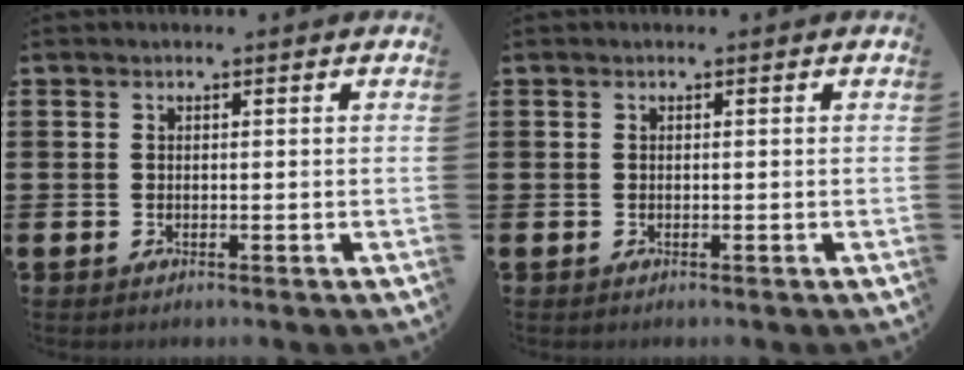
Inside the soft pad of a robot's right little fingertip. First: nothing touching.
{"total": 0.0}